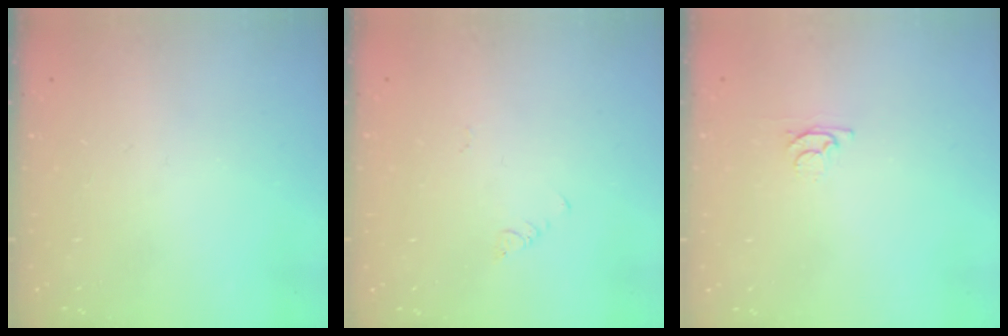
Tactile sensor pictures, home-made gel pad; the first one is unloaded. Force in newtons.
{"total": 1.9, "press": 1.9, "slide": 0.4}
{"total": 3.3, "press": 3.3, "slide": 0.5}